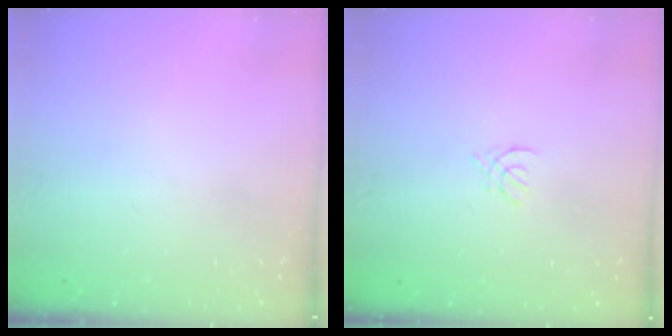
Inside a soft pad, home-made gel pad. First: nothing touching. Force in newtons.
{"total": 1.8, "press": 1.8, "slide": 0.4}